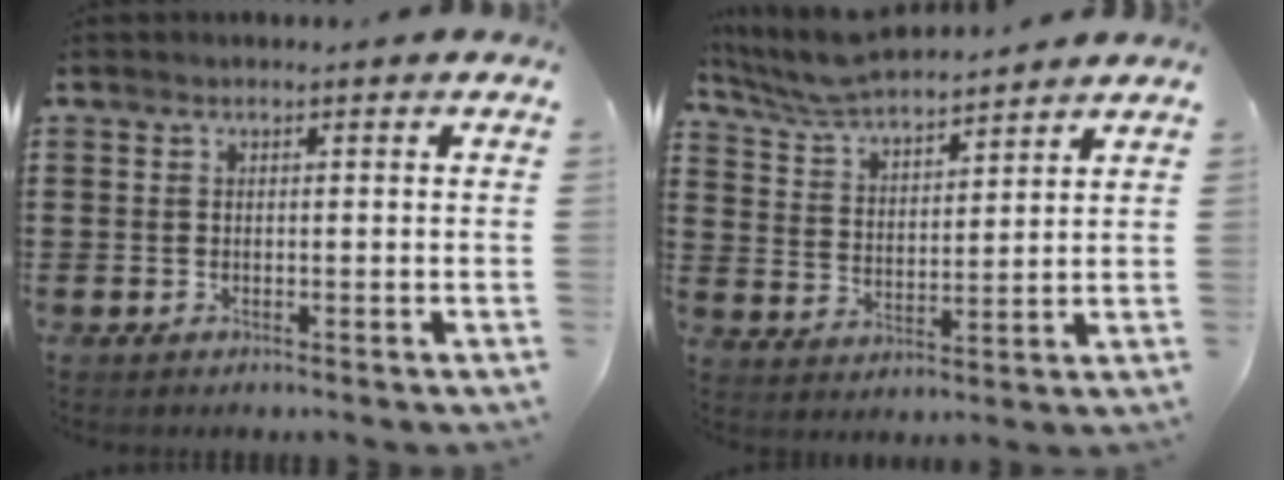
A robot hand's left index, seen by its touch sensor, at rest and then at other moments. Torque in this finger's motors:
{"motor_torque": [1.22, -0.92, 0.20, 0.13]}